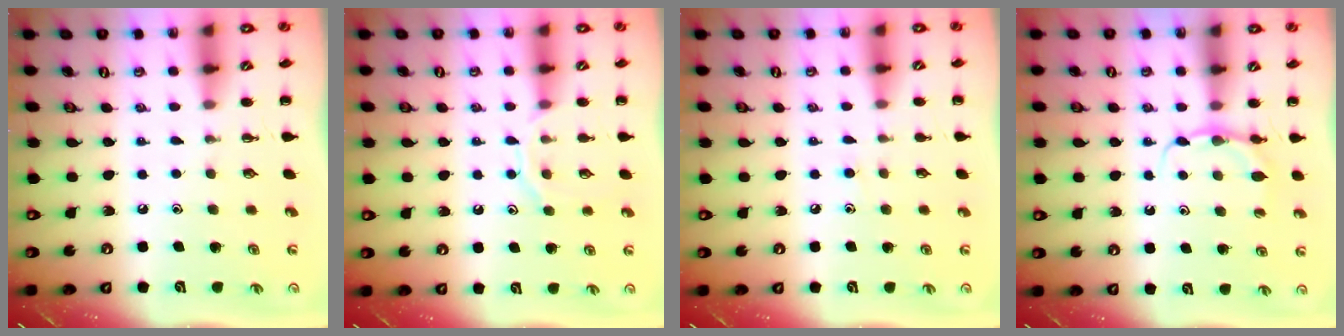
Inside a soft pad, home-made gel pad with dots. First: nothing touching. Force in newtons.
{"total": 8.8, "press": 8.8, "slide": 0.6}
{"total": 5.4, "press": 5.0, "slide": 2.0}
{"total": 4.6, "press": 4.5, "slide": 1.1}